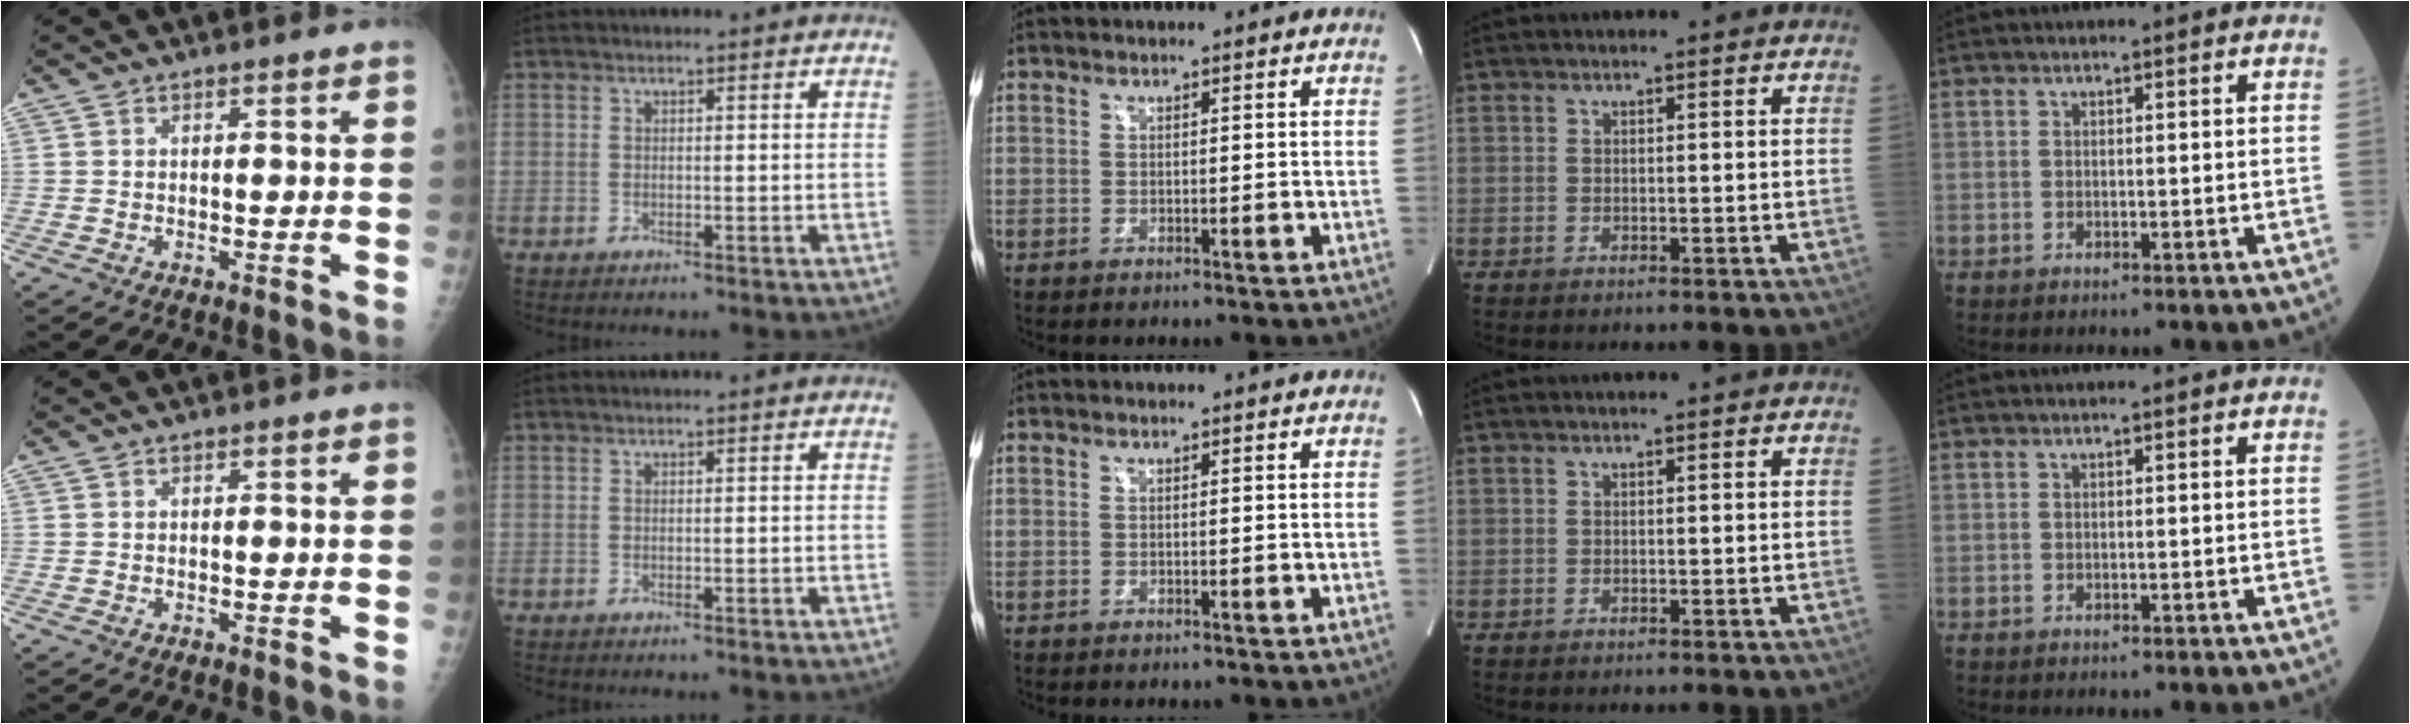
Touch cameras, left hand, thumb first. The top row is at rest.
{}